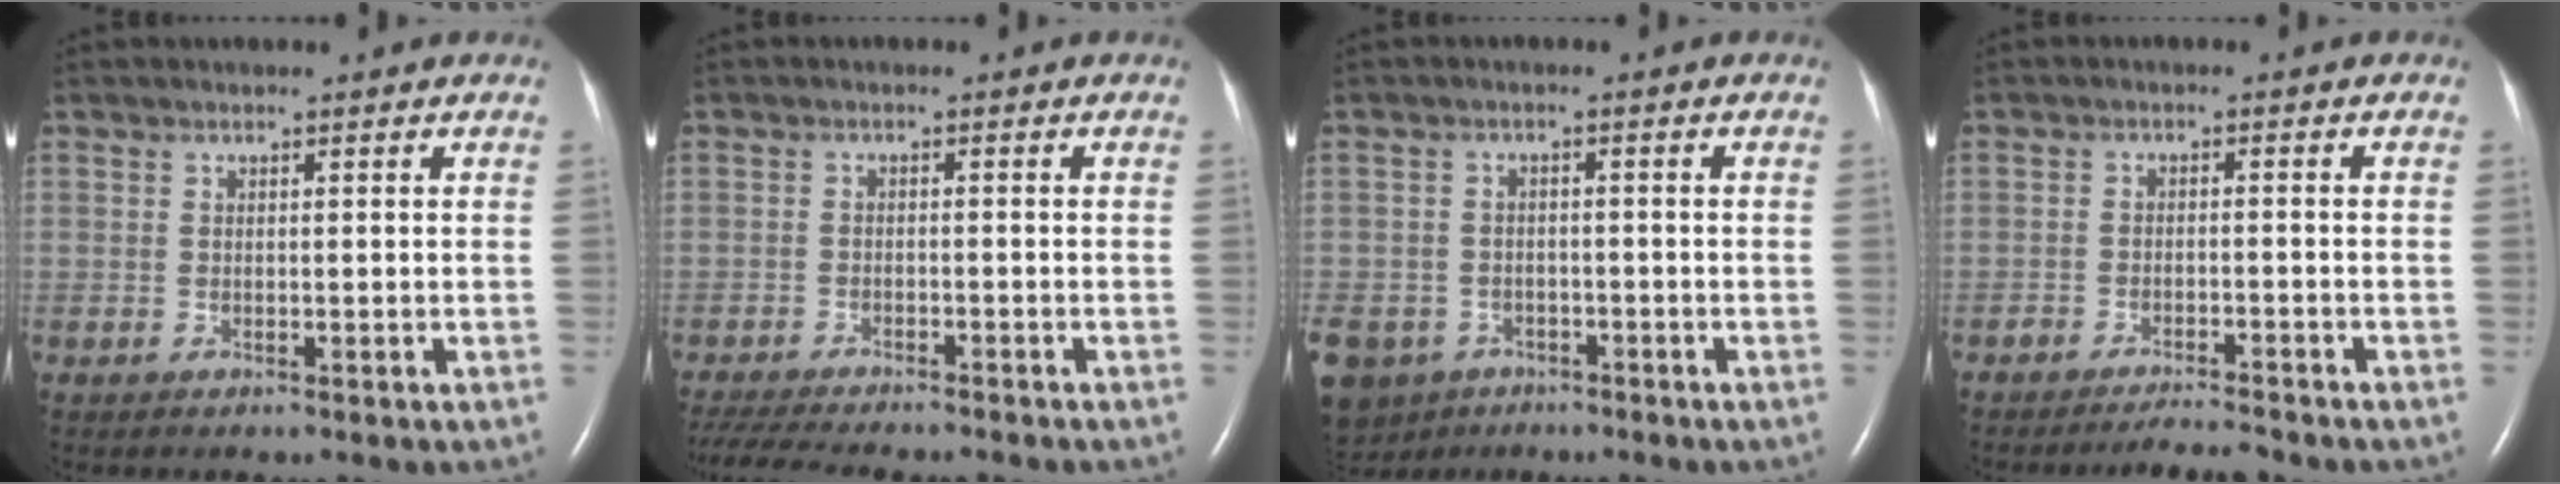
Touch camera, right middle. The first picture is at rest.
{"total": 12.2, "force": [-10.8, 2.0, 5.3], "torque": [-0.095, -0.017, -0.155]}
{"total": 10.7, "force": [-6.6, 7.9, 2.7], "torque": [-0.087, -0.006, -0.098]}
{"total": 3.9, "force": [-3.7, 0.2, 1.0], "torque": [-0.017, -0.012, -0.061]}